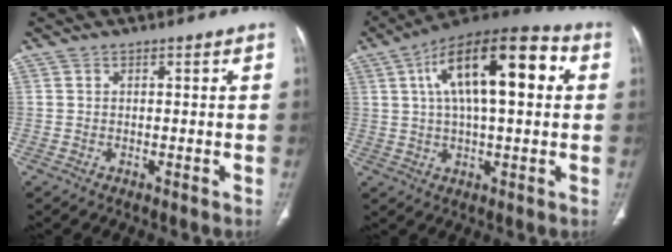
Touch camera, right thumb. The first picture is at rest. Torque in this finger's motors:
{"motor_torque": [0.03, 3.73, 2.09, 0.69, 0.52]}